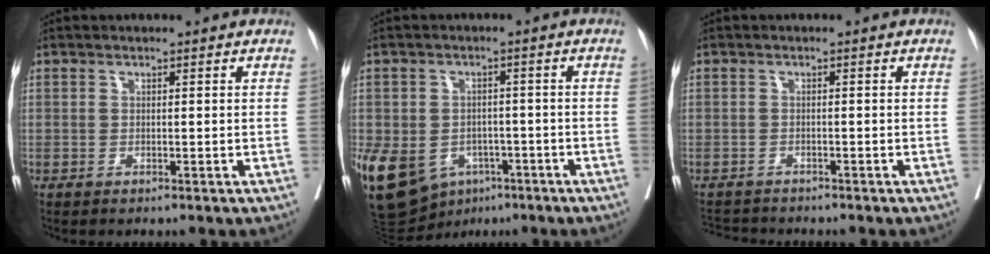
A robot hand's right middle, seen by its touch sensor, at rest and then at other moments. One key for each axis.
{"total": 18.3, "fx": -7.9, "fy": 13.7, "fz": 9.2, "tx": -0.241, "ty": -0.003, "tz": -0.109}
{"total": 3.9, "fx": -3.9, "fy": 0.5, "fz": 0.3, "tx": -0.002, "ty": -0.013, "tz": -0.065}